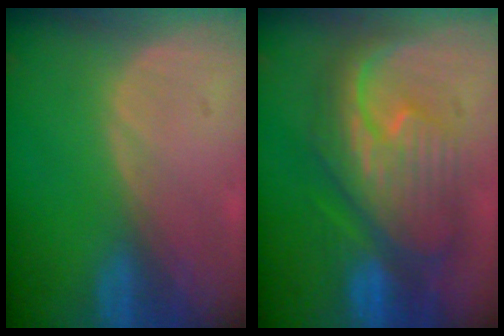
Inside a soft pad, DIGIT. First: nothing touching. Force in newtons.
{"total": 10.7, "press": 10.7, "slide": 0.9}